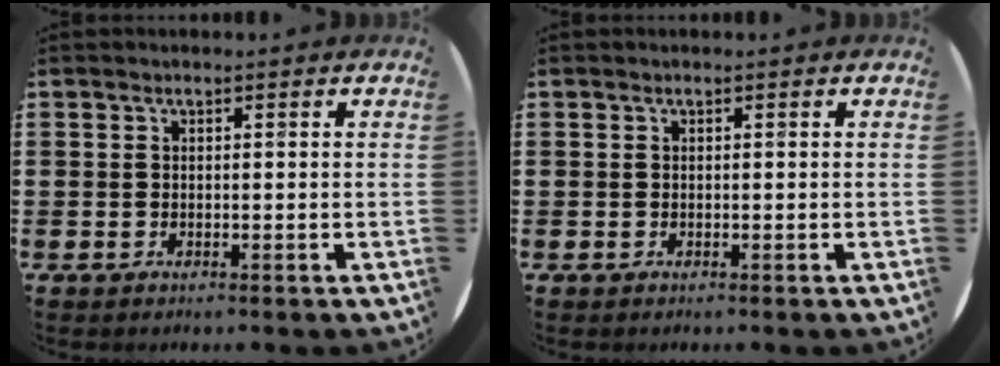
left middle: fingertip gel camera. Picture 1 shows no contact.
{"total": 0.0}